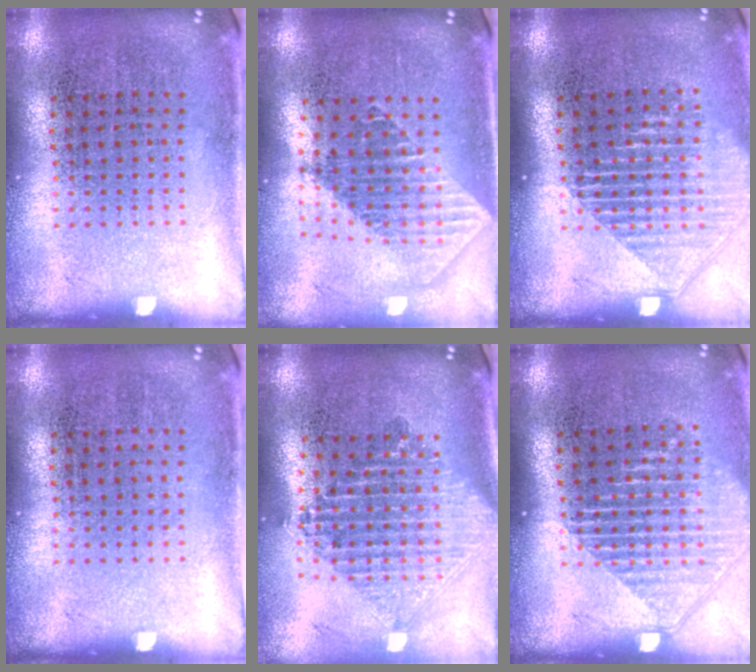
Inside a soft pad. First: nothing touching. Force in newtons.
{"total": 1.8, "press": 1.5, "slide": 1.0}
{"total": 1.6, "press": 1.4, "slide": 0.7}
{"total": 0.0}
{"total": 2.2, "press": 1.7, "slide": 1.4}
{"total": 1.5, "press": 1.4, "slide": 0.6}